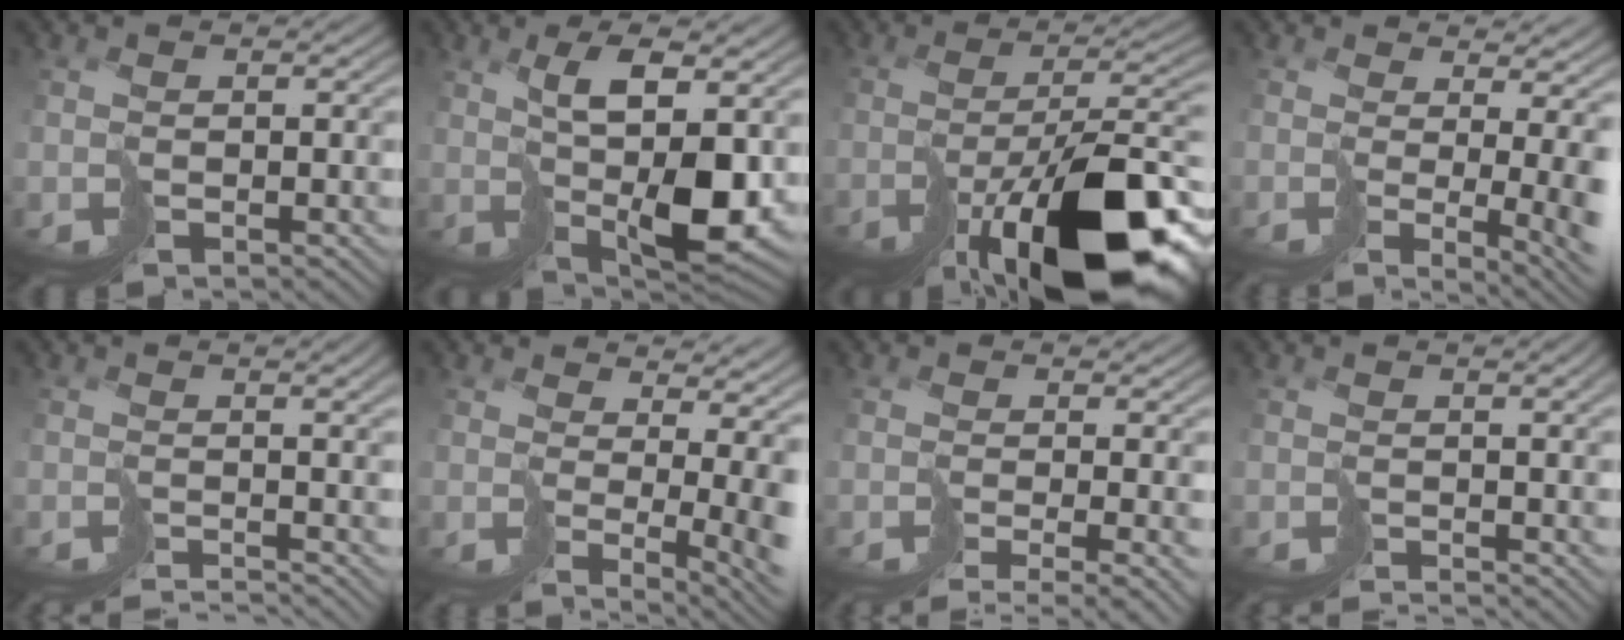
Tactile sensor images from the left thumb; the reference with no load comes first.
{"total": 8.9, "force": [2.1, 2.6, 8.3], "torque": [-0.143, -0.007, 0.053]}
{"total": 16.3, "force": [-8.3, 4.6, 13.2], "torque": [-0.200, -0.014, -0.126]}
{"total": 9.1, "force": [0.1, 2.9, 8.6], "torque": [-0.108, -0.021, 0.030]}
{"total": 3.9, "force": [-2.8, -0.3, 2.7], "torque": [-0.018, -0.010, -0.040]}
{"total": 9.8, "force": [1.0, 3.8, 9.0], "torque": [-0.119, -0.020, 0.048]}
{"total": 5.2, "force": [-3.7, 0.2, 3.6], "torque": [-0.046, -0.018, -0.040]}
{"total": 3.2, "force": [-2.3, -0.4, 2.2], "torque": [-0.013, -0.004, -0.037]}